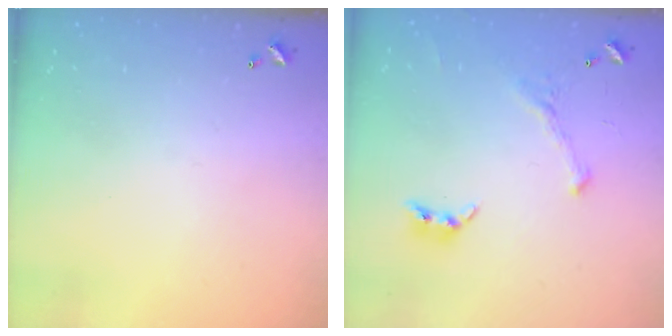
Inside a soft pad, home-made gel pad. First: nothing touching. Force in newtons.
{"total": 2.0, "press": 2.0, "slide": 0.4}